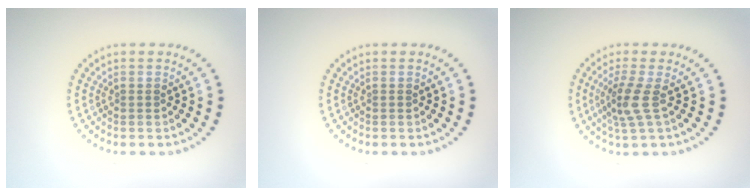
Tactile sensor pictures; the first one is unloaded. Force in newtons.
{"total": 0.0}
{"total": 2.8, "press": 2.1, "slide": 1.8}